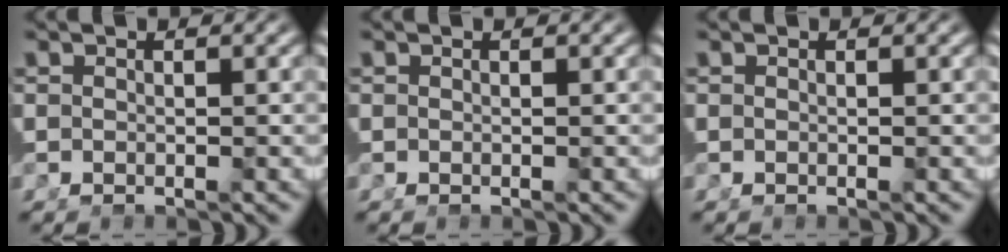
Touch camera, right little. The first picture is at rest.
{"total": 0.0}
{"total": 0.0}